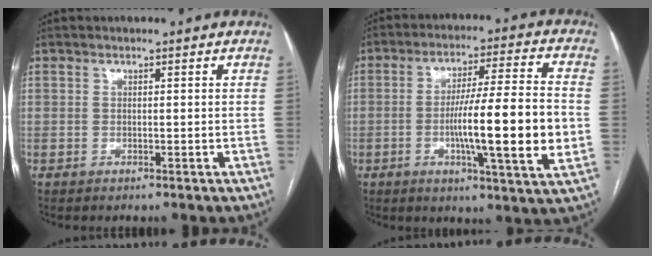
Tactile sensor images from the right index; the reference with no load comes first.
{"total": 16.1, "force": [-2.5, 0.2, 16.0], "torque": [-0.257, -0.002, -0.042]}